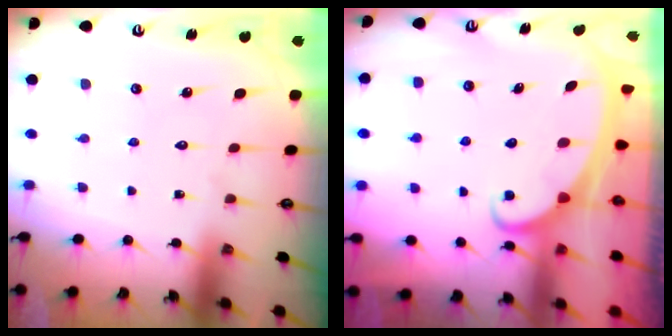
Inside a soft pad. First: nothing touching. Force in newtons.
{"total": 2.4, "press": 2.4, "slide": 0.3}